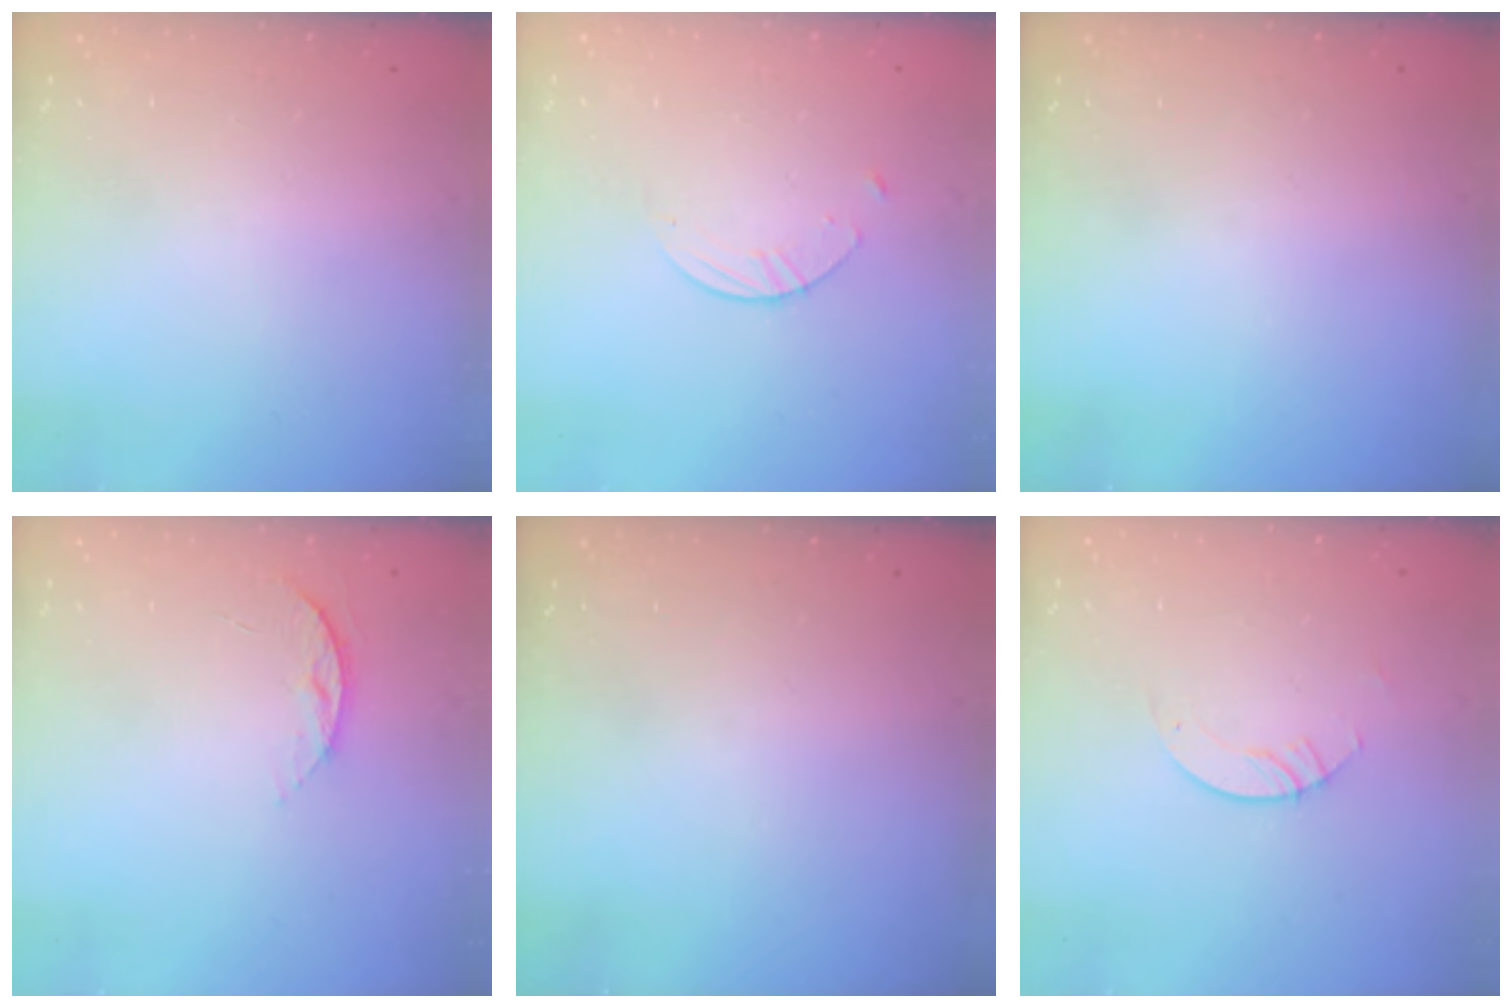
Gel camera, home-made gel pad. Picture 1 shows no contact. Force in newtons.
{"total": 2.7, "press": 2.6, "slide": 0.3}
{"total": 0.0}
{"total": 5.8, "press": 5.8, "slide": 0.6}
{"total": 0.0}
{"total": 2.1, "press": 2.1, "slide": 0.2}